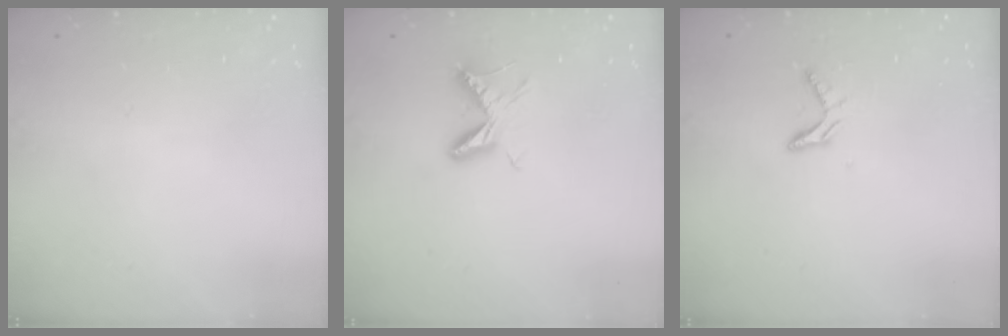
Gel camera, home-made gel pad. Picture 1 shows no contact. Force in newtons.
{"total": 7.1, "press": 7.0, "slide": 0.7}
{"total": 5.1, "press": 5.1, "slide": 0.5}